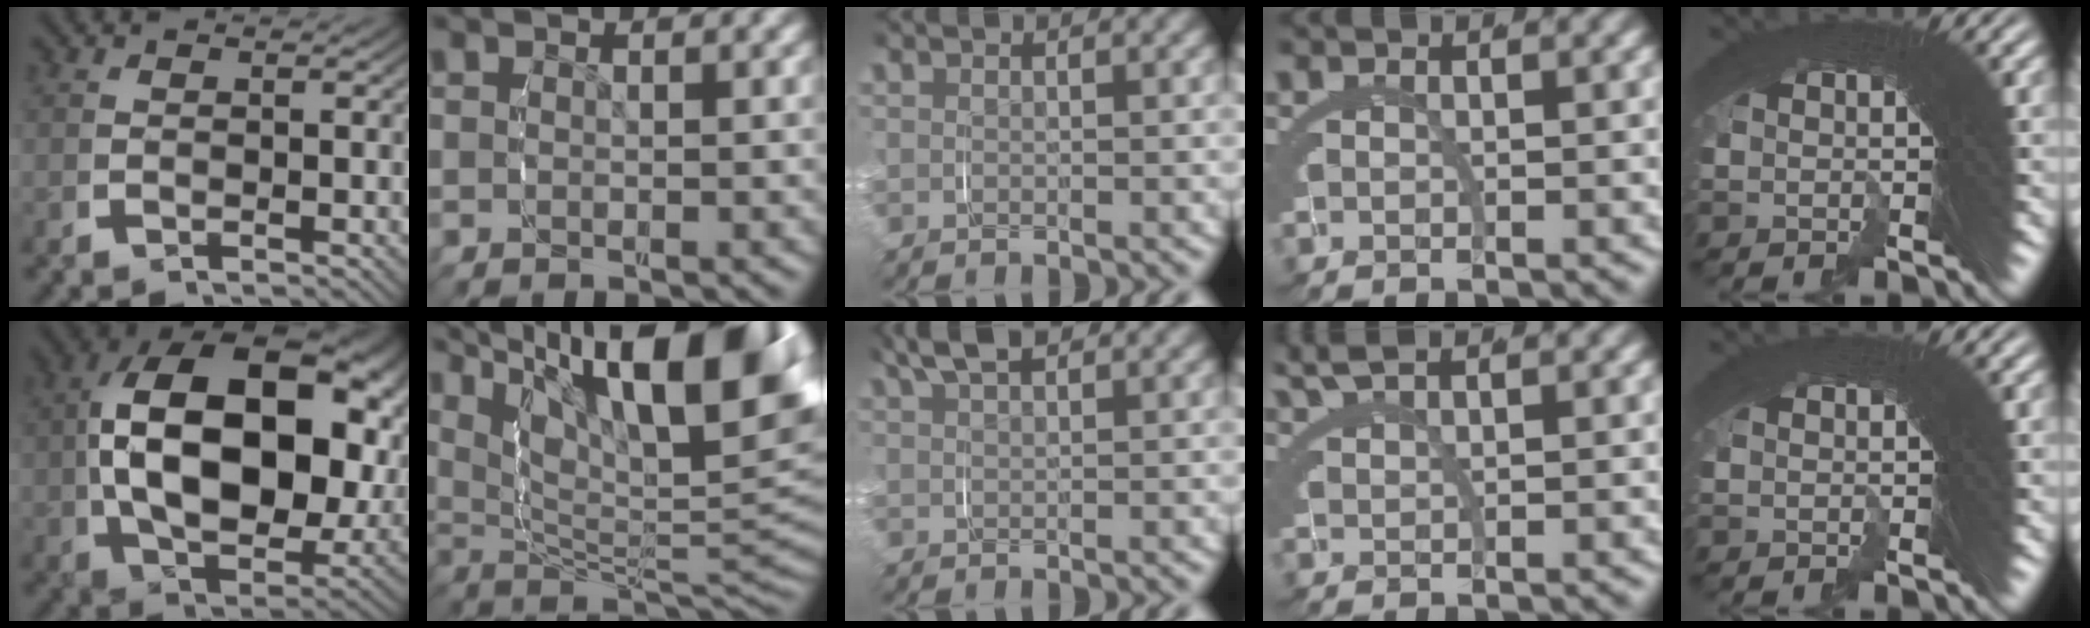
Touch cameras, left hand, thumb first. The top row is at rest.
{"thumb": {"total": 19.4, "force": [1.6, 12.3, 15.0], "torque": [-0.271, -0.054, 0.052]}, "index": {"total": 19.1, "force": [5.6, 10.6, 14.9], "torque": [-0.212, 0.001, 0.086]}, "middle": {"total": 2.8, "force": [2.3, 0.7, 1.5], "torque": [-0.036, 0.008, 0.040]}, "ring": {"total": 2.3, "force": [2.2, -0.5, 0.5], "torque": [-0.010, 0.010, 0.042]}}